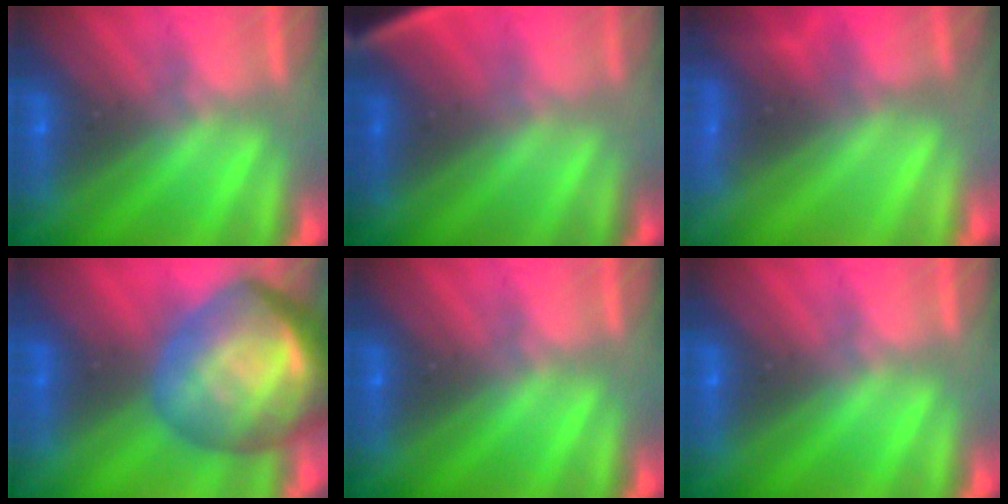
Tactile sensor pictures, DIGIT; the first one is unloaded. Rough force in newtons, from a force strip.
{"total": 2.7}
{"total": 4.5}
{"total": 6.7}
{"total": 0.0}
{"total": 0.0}